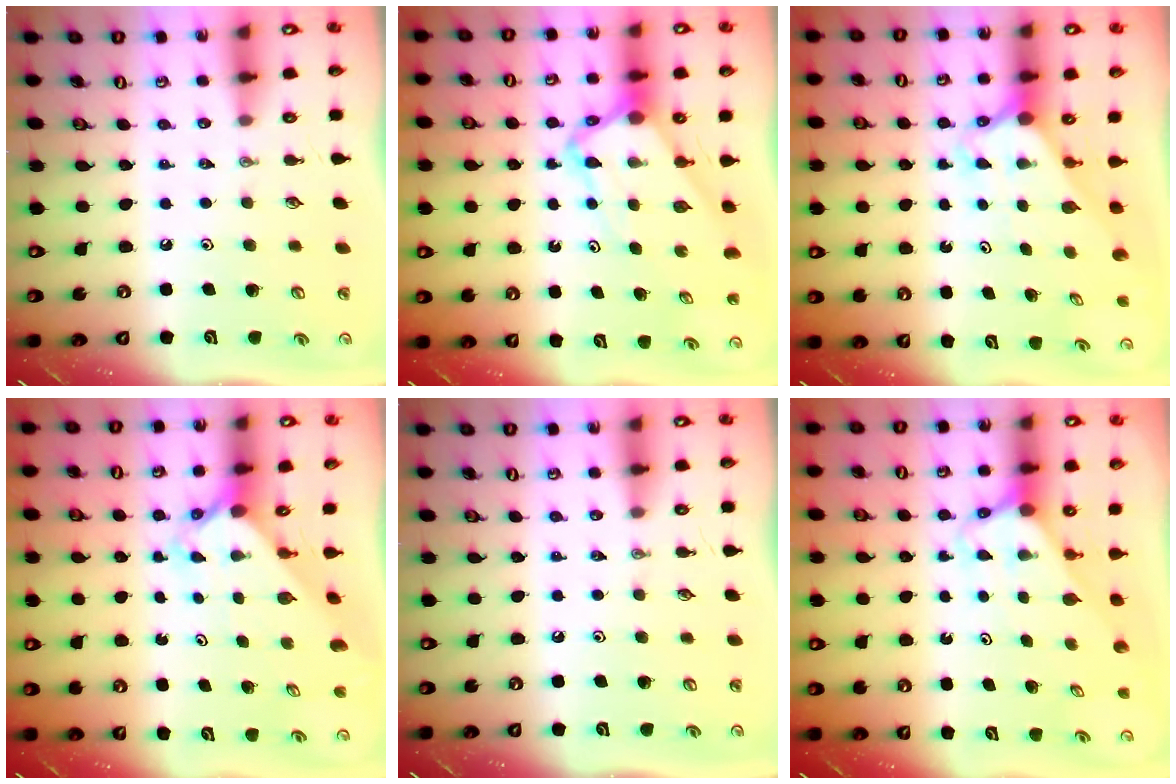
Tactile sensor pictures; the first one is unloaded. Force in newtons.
{"total": 6.2, "press": 6.1, "slide": 0.5}
{"total": 2.7, "press": 2.7, "slide": 0.1}
{"total": 2.4, "press": 2.4, "slide": 0.1}
{"total": 0.0}
{"total": 2.6, "press": 2.6, "slide": 0.1}